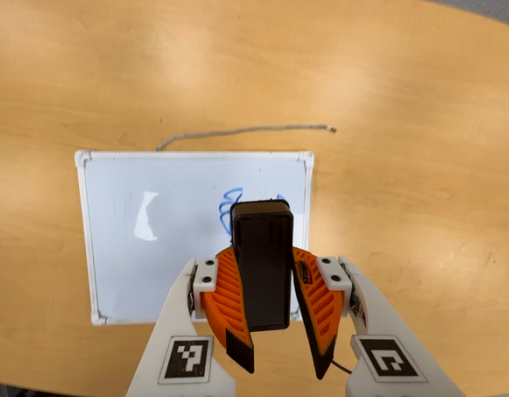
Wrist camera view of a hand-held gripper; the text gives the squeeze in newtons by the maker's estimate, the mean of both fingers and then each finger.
{"total": 11.1, "left": 10.7, "right": 11.5}